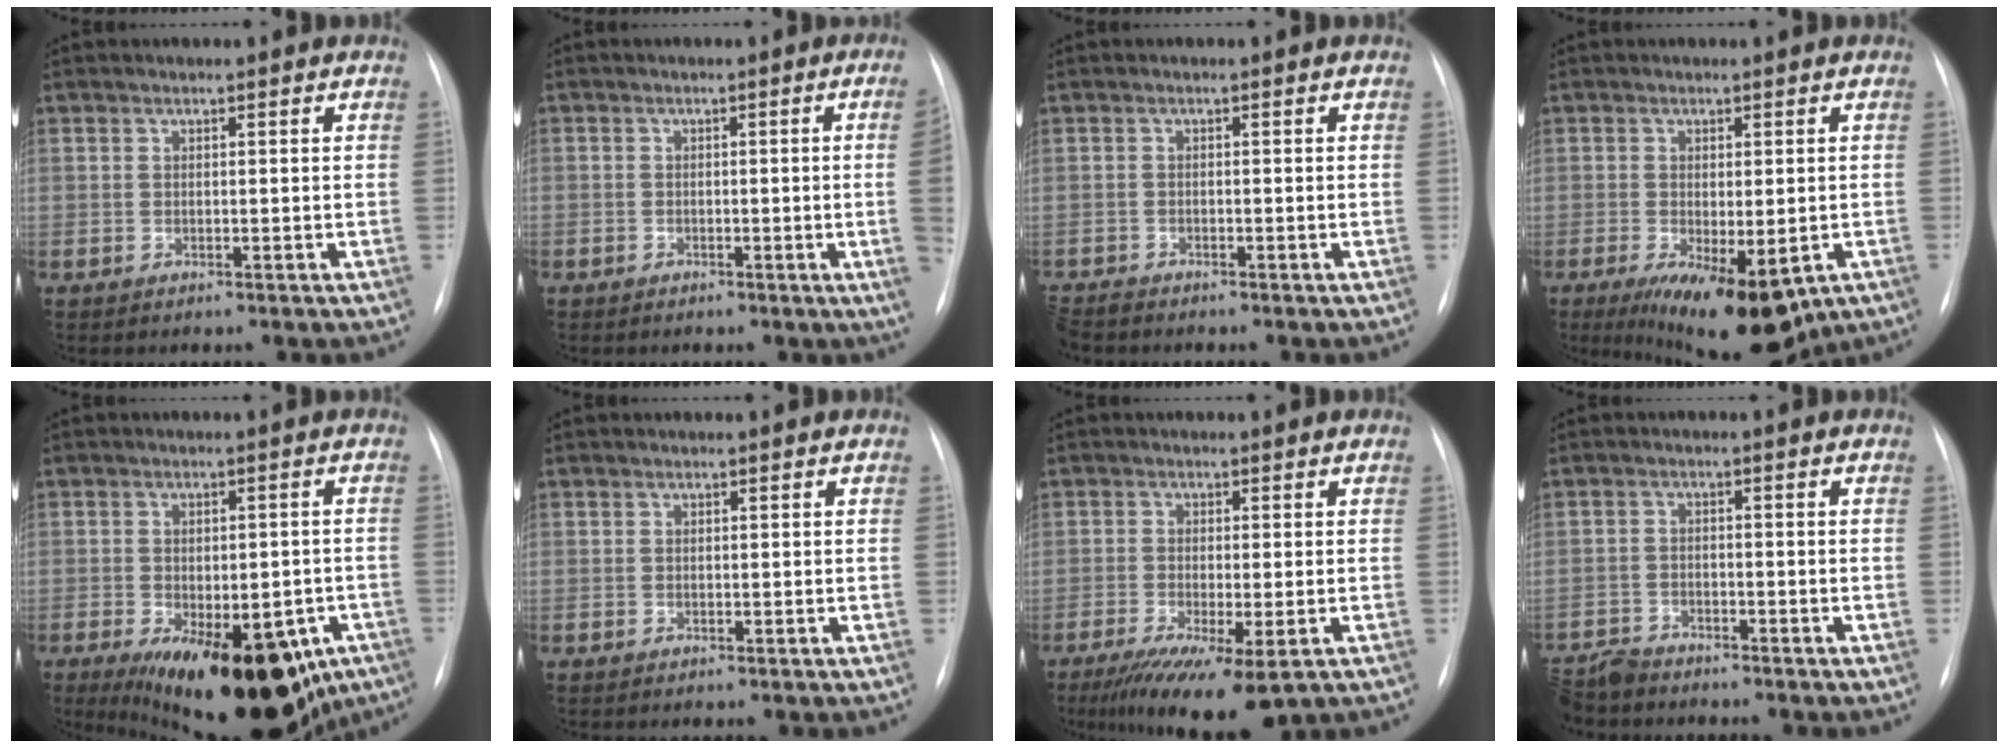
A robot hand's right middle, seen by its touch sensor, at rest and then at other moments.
{"total": 4.2, "force": [-0.9, -0.6, 4.1], "torque": [-0.045, -0.002, -0.017]}
{"total": 2.6, "force": [-2.5, 0.4, 0.3], "torque": [-0.004, -0.011, -0.046]}
{"total": 14.2, "force": [-7.7, 5.5, 10.7], "torque": [-0.138, -0.022, -0.104]}
{"total": 22.5, "force": [-12.1, 10.9, 15.6], "torque": [-0.195, -0.016, -0.148]}
{"total": 0.0}
{"total": 11.1, "force": [-6.7, 2.1, 8.6], "torque": [-0.129, -0.026, -0.107]}
{"total": 5.3, "force": [-5.1, 1.3, 0.3], "torque": [-0.003, -0.016, -0.097]}